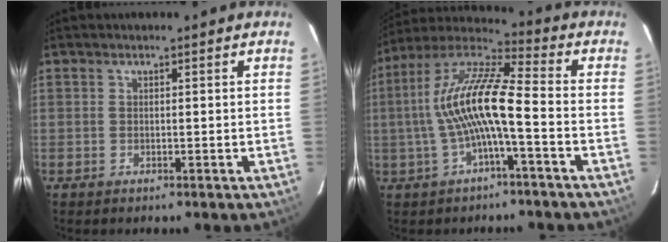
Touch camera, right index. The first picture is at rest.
{"total": 13.1, "force": [-2.1, 2.2, 12.8], "torque": [-0.250, 0.015, -0.040]}